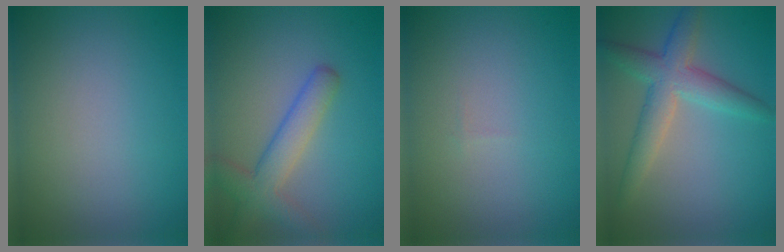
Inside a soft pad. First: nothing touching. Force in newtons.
{"total": 4.2, "press": 4.2, "slide": 0.2}
{"total": 0.0}
{"total": 4.5, "press": 4.5, "slide": 0.0}